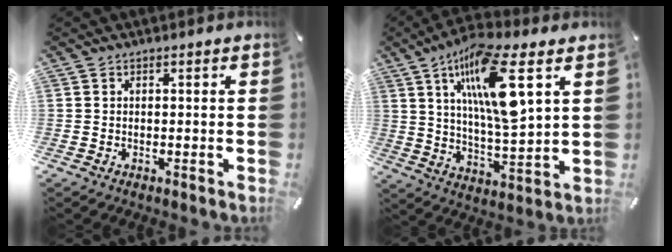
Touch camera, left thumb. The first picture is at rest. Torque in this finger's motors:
{"motor_torque": [2.51, 2.49, 2.14, -0.63, 0.36]}